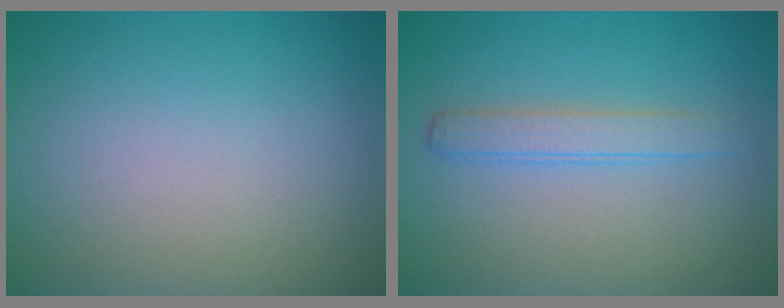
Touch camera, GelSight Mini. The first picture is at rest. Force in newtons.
{"total": 2.1, "press": 2.1, "slide": 0.1}